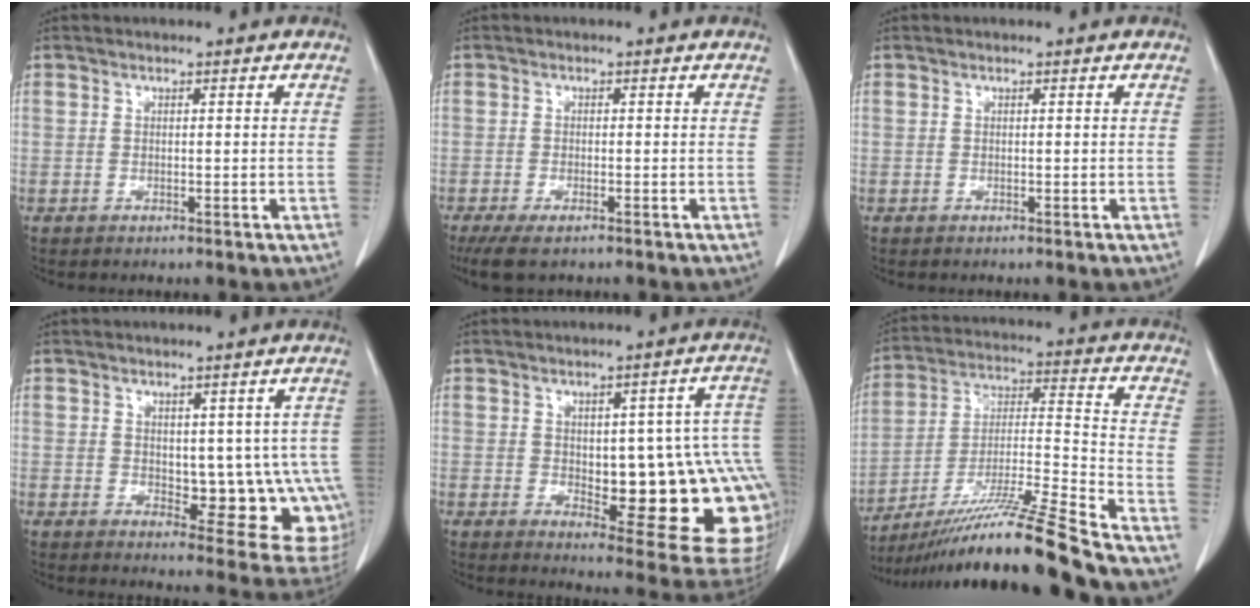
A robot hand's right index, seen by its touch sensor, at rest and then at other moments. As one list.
[{"total": 5.2, "force": [-3.8, 1.3, 3.2], "torque": [-0.054, -0.013, -0.062]}, {"total": 0.0}, {"total": 11.0, "force": [0.2, 5.0, 9.8], "torque": [-0.097, -0.004, 0.015]}, {"total": 20.7, "force": [-1.9, 6.6, 19.5], "torque": [-0.160, 0.022, 0.004]}, {"total": 20.3, "force": [-16.5, -2.1, 11.5], "torque": [-0.198, -0.022, -0.290]}]